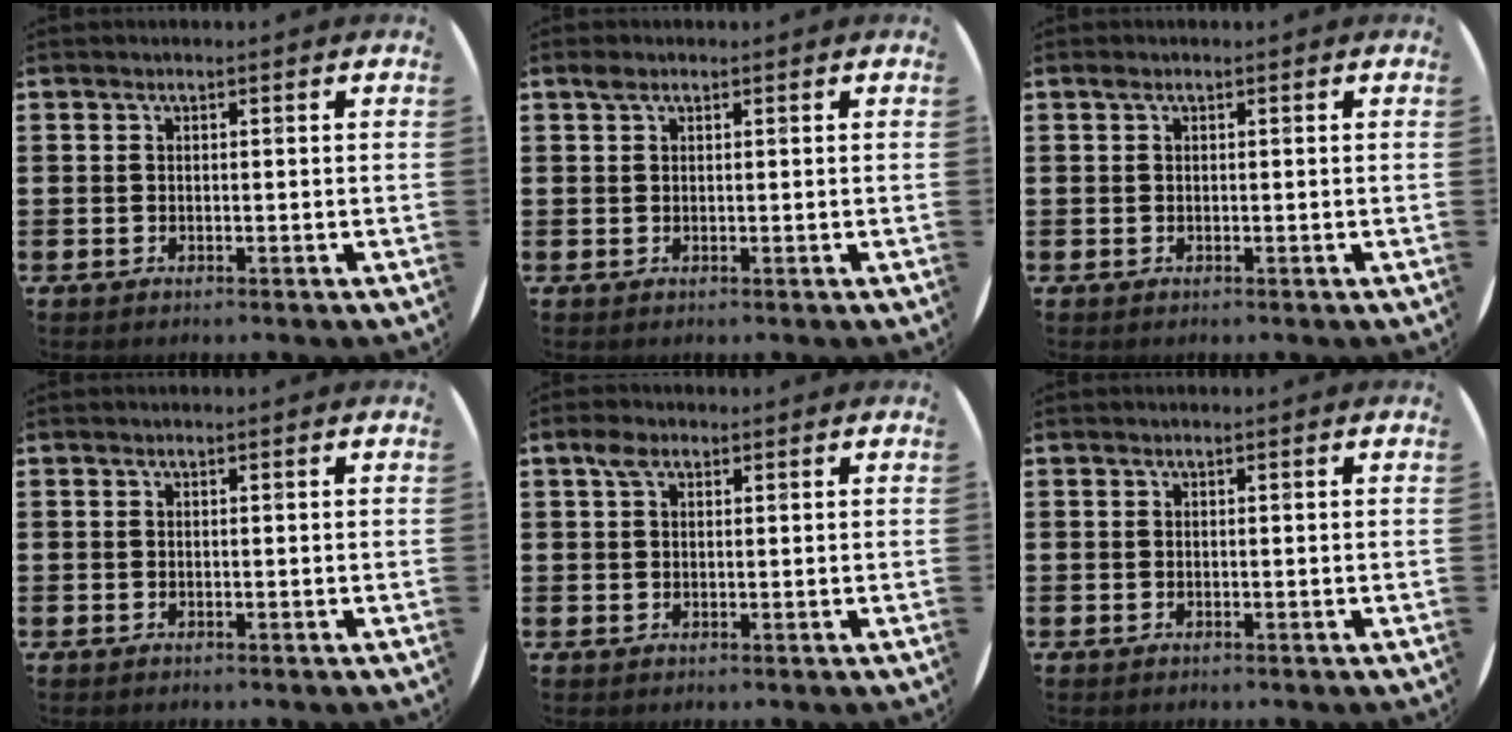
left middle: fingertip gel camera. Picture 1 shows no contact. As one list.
[{"total": 0.9, "force": [0.6, 0.5, 0.4], "torque": [-0.002, 0.002, 0.009]}, {"total": 0.0}, {"total": 0.0}, {"total": 2.2, "force": [1.3, 1.3, 1.2], "torque": [-0.019, 0.002, 0.023]}, {"total": 0.0}]